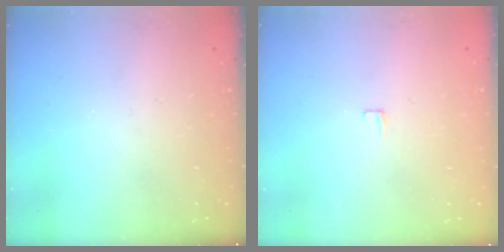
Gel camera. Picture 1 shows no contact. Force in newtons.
{"total": 3.4, "press": 3.3, "slide": 0.3}